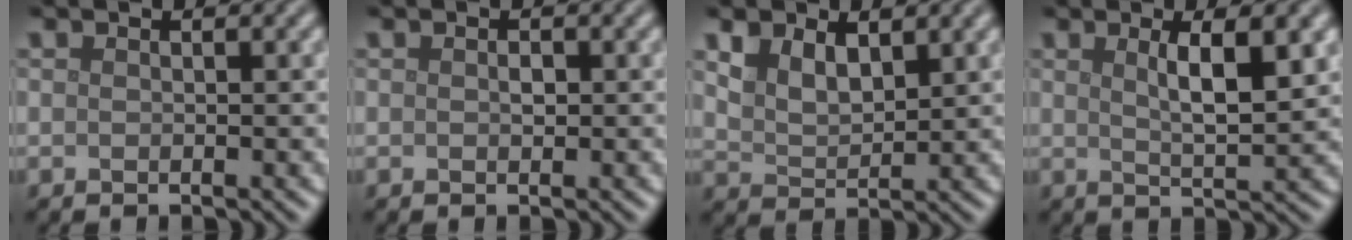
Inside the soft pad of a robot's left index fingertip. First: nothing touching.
{"total": 0.7, "force": [0.1, 0.4, 0.5], "torque": [-0.009, 0.000, 0.000]}
{"total": 3.3, "force": [2.0, 1.8, 1.9], "torque": [-0.045, -0.005, 0.040]}
{"total": 4.7, "force": [1.6, 1.2, 4.2], "torque": [-0.062, 0.000, 0.026]}